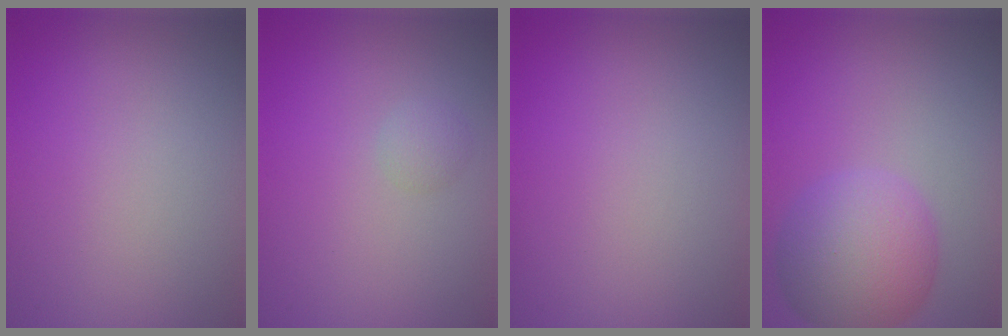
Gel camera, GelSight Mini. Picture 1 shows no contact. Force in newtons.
{"total": 1.1, "press": 1.1, "slide": 0.0}
{"total": 0.0}
{"total": 6.9, "press": 6.9, "slide": 0.2}